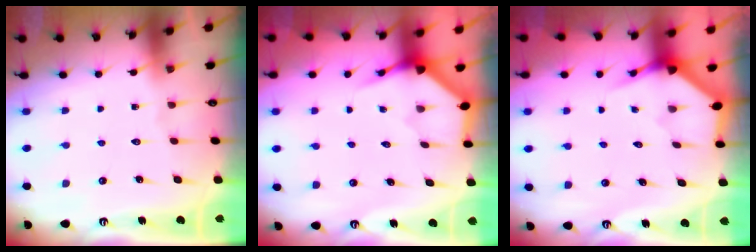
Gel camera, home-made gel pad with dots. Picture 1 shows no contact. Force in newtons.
{"total": 3.8, "press": 3.8, "slide": 0.2}
{"total": 3.6, "press": 3.6, "slide": 0.1}